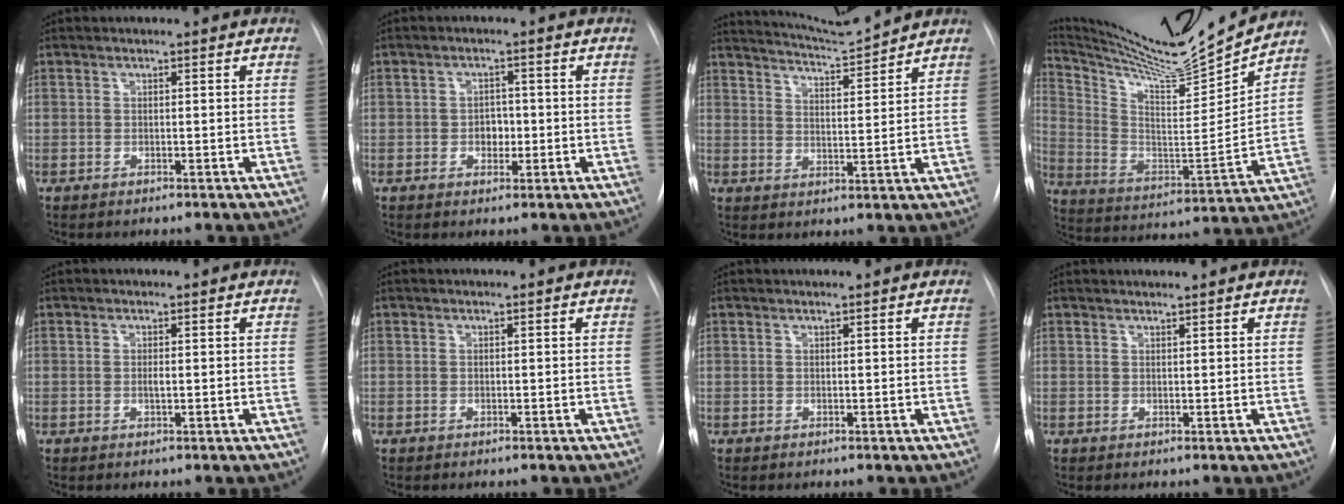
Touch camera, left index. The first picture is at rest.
{"total": 2.5, "force": [-1.2, 1.7, 1.4], "torque": [-0.016, -0.001, -0.015]}
{"total": 7.2, "force": [7.0, -1.4, 0.9], "torque": [-0.027, -0.014, 0.122]}
{"total": 19.3, "force": [17.9, -0.3, 7.1], "torque": [-0.142, -0.064, 0.288]}
{"total": 0.9, "force": [-0.7, 0.0, 0.6], "torque": [-0.013, -0.005, -0.009]}
{"total": 0.0}
{"total": 0.0}
{"total": 0.7, "force": [0.6, -0.4, 0.0], "torque": [0.001, 0.002, 0.018]}